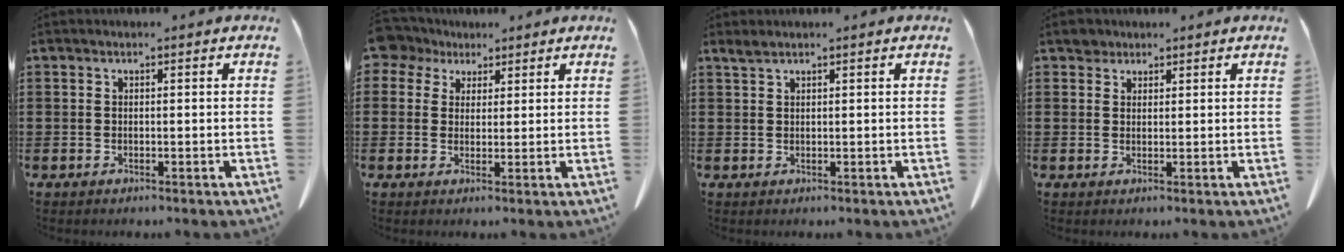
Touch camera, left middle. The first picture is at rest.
{"total": 4.7, "force": [3.1, 3.3, 1.2], "torque": [-0.035, 0.008, 0.056]}
{"total": 1.2, "force": [1.0, 0.1, 0.6], "torque": [-0.015, 0.000, 0.018]}
{"total": 2.1, "force": [1.7, 1.2, 0.2], "torque": [-0.001, 0.002, 0.033]}